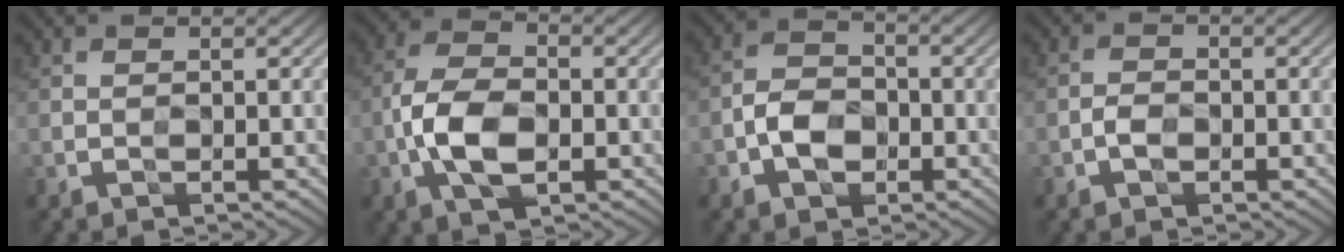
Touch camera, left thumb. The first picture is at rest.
{"total": 7.9, "force": [-2.0, 4.3, 6.3], "torque": [-0.138, 0.004, -0.048]}
{"total": 5.0, "force": [-1.8, 3.5, 3.2], "torque": [-0.062, 0.004, -0.041]}
{"total": 1.9, "force": [-0.8, 1.2, 1.3], "torque": [-0.025, 0.003, -0.020]}